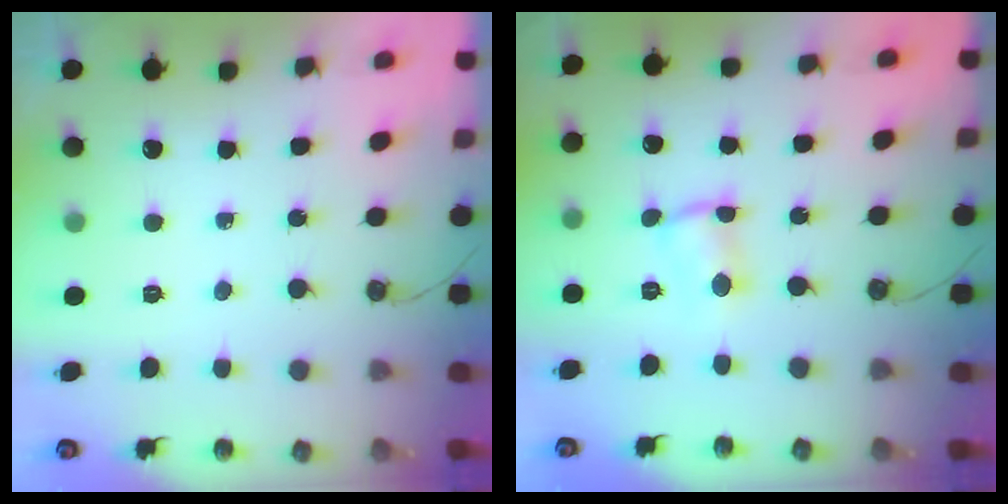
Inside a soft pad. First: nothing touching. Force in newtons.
{"total": 2.0, "press": 2.0, "slide": 0.1}